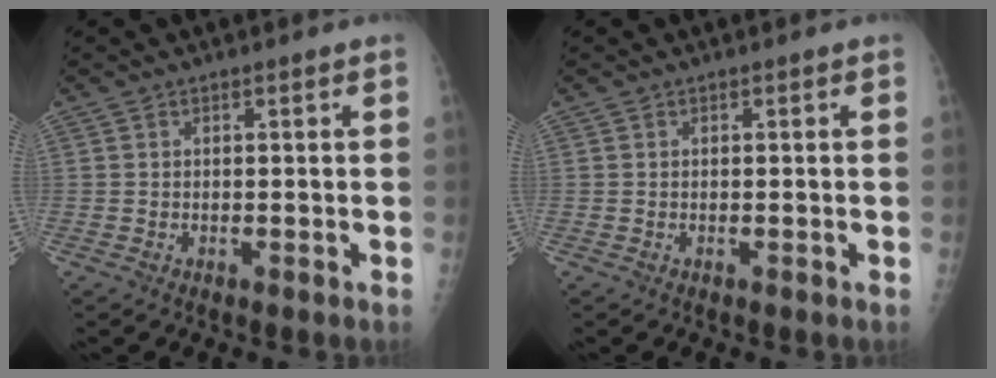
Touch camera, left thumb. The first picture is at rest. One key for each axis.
{"total": 0.0}